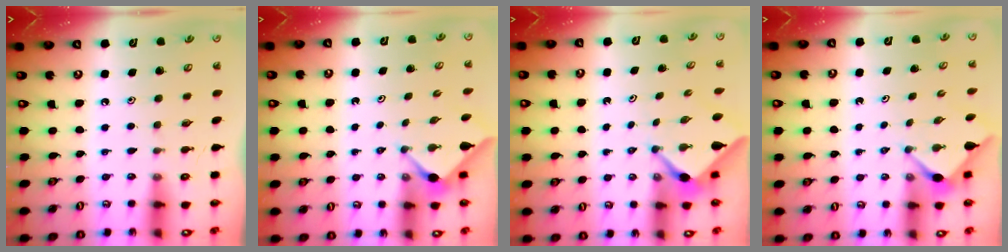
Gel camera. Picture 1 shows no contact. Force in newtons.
{"total": 2.9, "press": 2.9, "slide": 0.3}
{"total": 2.2, "press": 2.2, "slide": 0.2}
{"total": 2.9, "press": 2.9, "slide": 0.4}